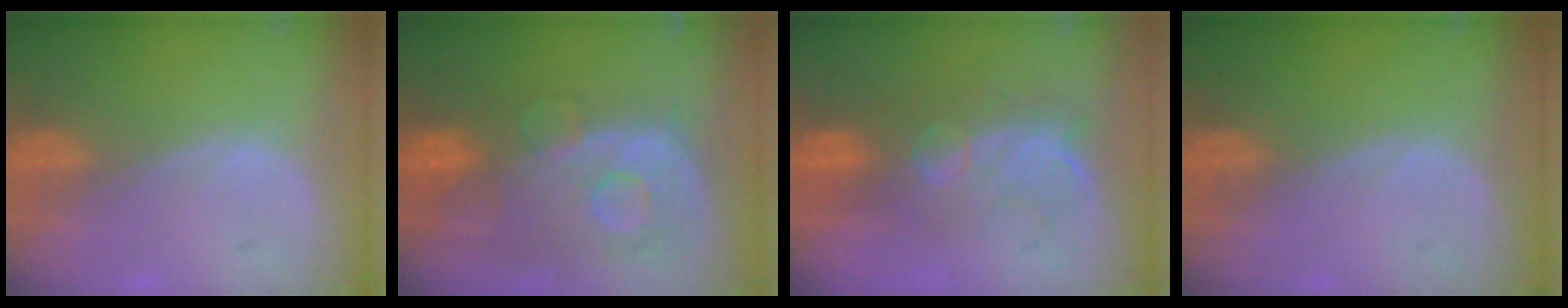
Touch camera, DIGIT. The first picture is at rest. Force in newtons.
{"total": 11.3, "press": 9.8, "slide": 5.7}
{"total": 8.1, "press": 7.9, "slide": 1.9}
{"total": 0.0}